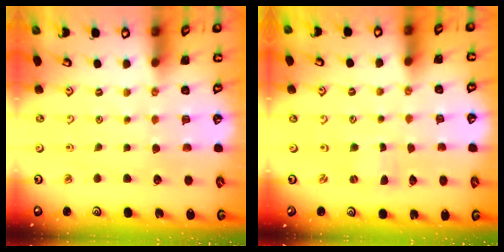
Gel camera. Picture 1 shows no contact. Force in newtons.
{"total": 0.0}